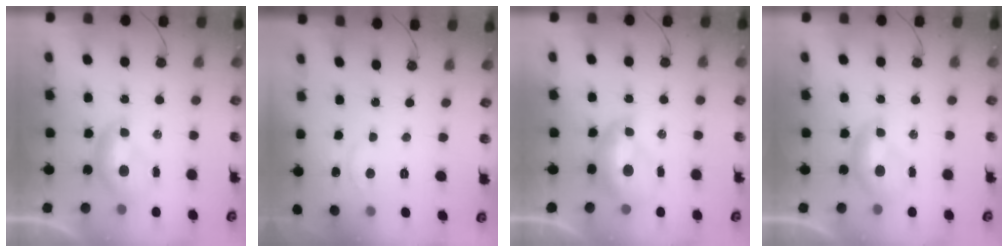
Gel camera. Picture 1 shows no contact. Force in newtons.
{"total": 2.8, "press": 2.8, "slide": 0.5}
{"total": 2.6, "press": 2.5, "slide": 0.7}
{"total": 0.0}